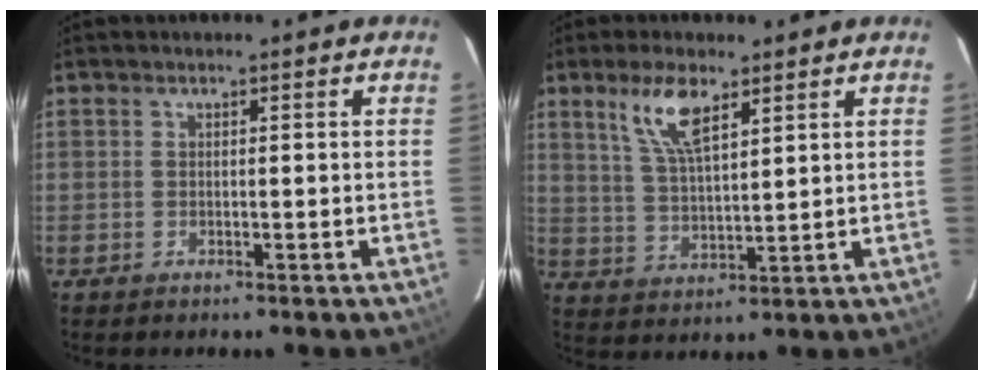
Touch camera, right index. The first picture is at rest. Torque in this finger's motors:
{"motor_torque": [0.35, 0.01, 0.34, 0.11]}